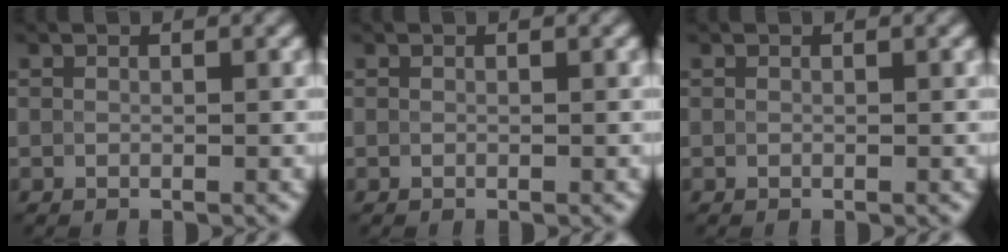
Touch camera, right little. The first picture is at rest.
{"total": 0.0}
{"total": 0.0}